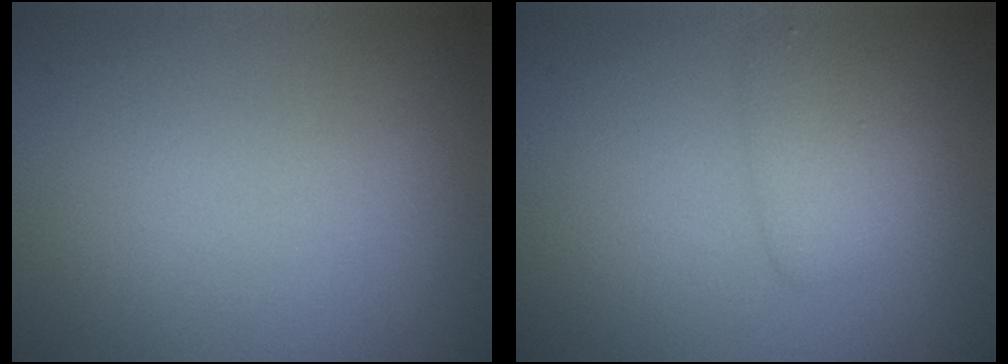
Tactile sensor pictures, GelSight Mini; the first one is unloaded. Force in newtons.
{"total": 2.0, "press": 2.0, "slide": 0.1}